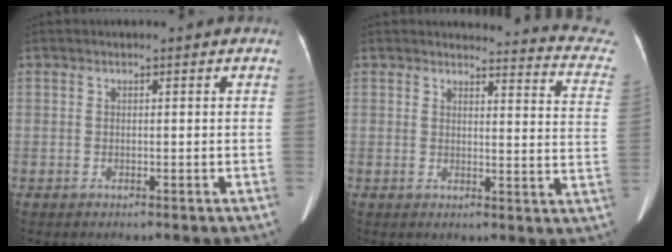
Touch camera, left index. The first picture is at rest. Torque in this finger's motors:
{"motor_torque": [0.87, -1.27, 0.01, 0.00]}